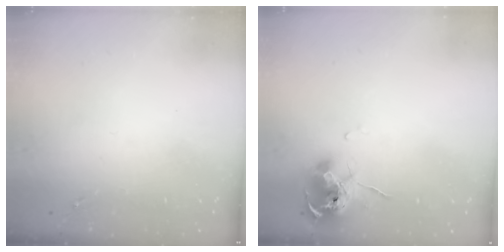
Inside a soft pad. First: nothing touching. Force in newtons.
{"total": 10.4, "press": 10.3, "slide": 1.2}